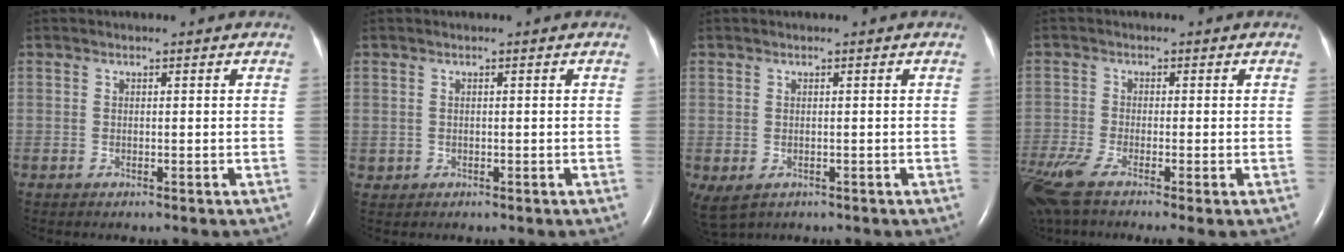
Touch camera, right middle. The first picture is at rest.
{"total": 0.6, "force": [0.0, 0.6, 0.1], "torque": [0.003, 0.004, 0.002]}
{"total": 3.6, "force": [-1.5, 2.4, 2.1], "torque": [-0.039, -0.009, -0.014]}
{"total": 9.0, "force": [-5.9, 1.5, 6.6], "torque": [-0.146, -0.022, -0.112]}